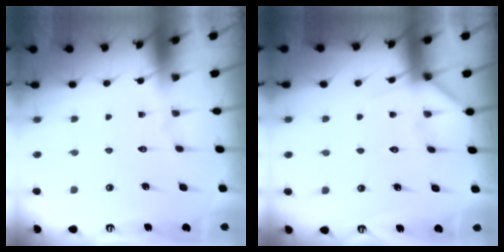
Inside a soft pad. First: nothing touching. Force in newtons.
{"total": 5.6, "press": 5.6, "slide": 0.6}